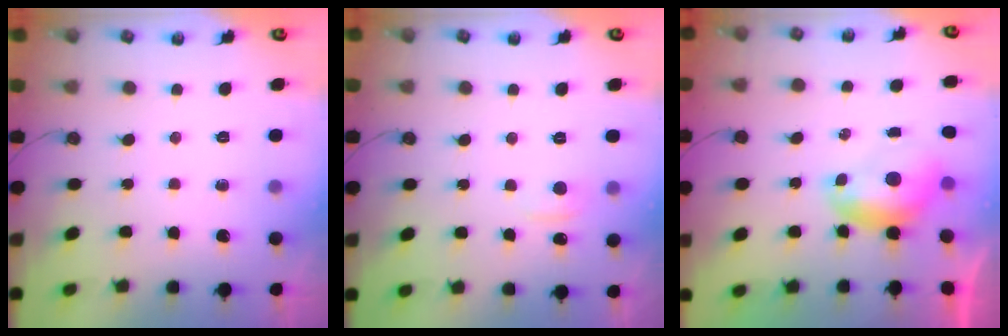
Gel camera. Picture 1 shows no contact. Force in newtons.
{"total": 1.1, "press": 0.5, "slide": 0.9}
{"total": 0.8, "press": 0.6, "slide": 0.4}